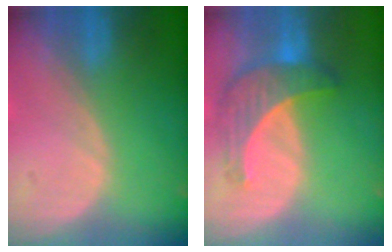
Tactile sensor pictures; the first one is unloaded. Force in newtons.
{"total": 7.3, "press": 6.8, "slide": 2.5}